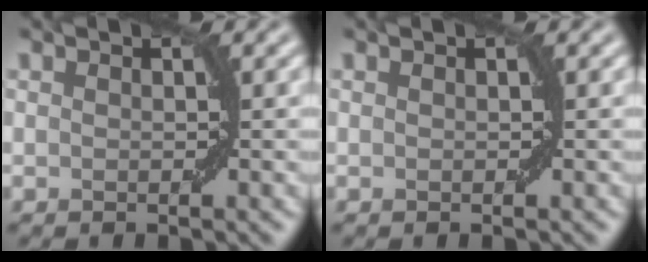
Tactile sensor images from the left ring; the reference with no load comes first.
{"total": 0.0}